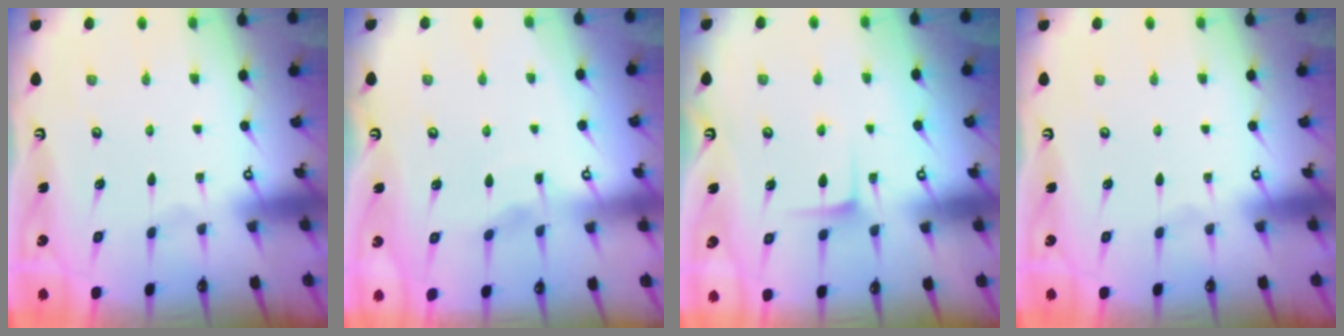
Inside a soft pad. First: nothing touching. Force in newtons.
{"total": 2.7, "press": 2.6, "slide": 0.4}
{"total": 5.3, "press": 5.2, "slide": 0.8}
{"total": 0.0}